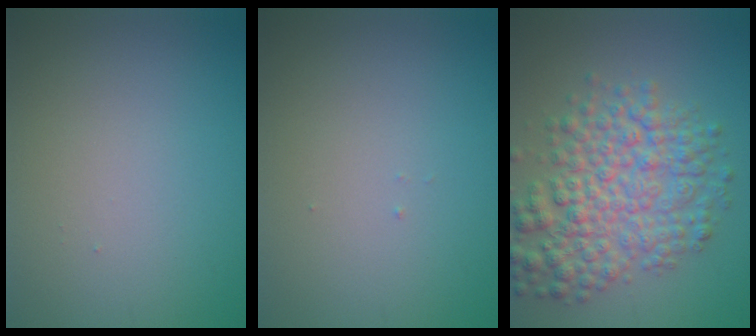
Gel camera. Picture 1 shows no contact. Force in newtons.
{"total": 0.0}
{"total": 7.1, "press": 7.1, "slide": 0.2}